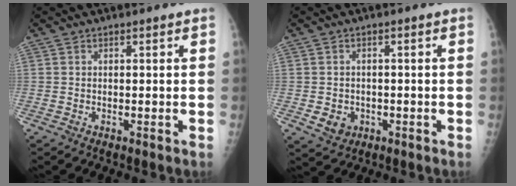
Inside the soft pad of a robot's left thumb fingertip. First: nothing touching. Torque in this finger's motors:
{"motor_torque": [-0.03, 0.04, 0.00, 0.00, 0.00]}